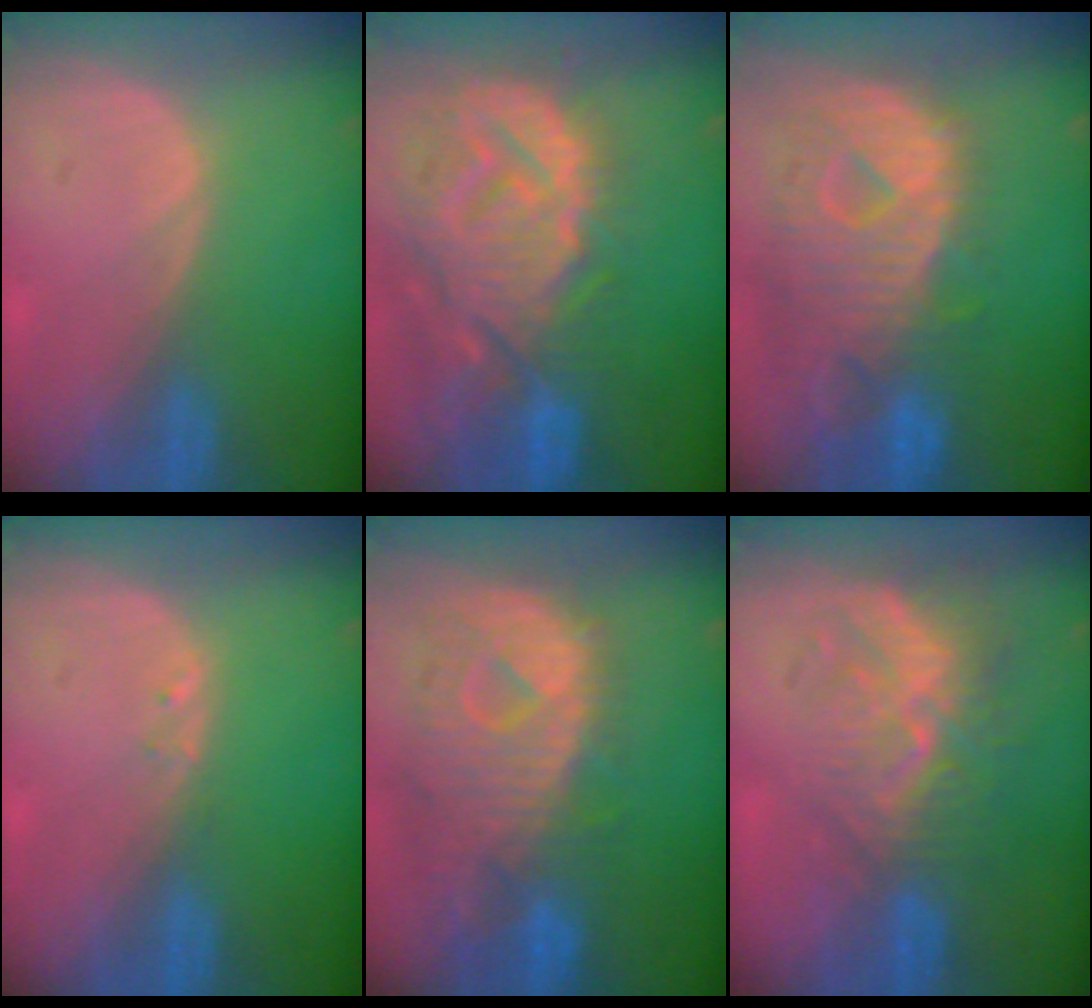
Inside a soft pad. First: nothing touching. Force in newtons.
{"total": 14.4, "press": 12.4, "slide": 7.3}
{"total": 12.6, "press": 10.9, "slide": 6.4}
{"total": 0.6, "press": 0.6, "slide": 0.1}
{"total": 12.1, "press": 10.5, "slide": 6.1}
{"total": 10.0, "press": 8.7, "slide": 5.1}